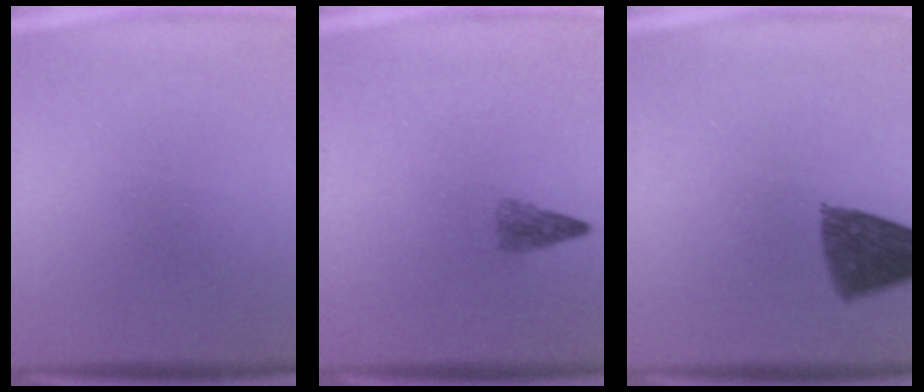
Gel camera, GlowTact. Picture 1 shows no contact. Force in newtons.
{"total": 2.2}
{"total": 9.4}